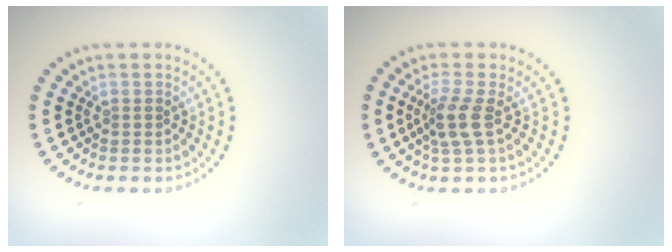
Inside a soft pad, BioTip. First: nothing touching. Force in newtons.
{"total": 2.5, "press": 1.9, "slide": 1.6}